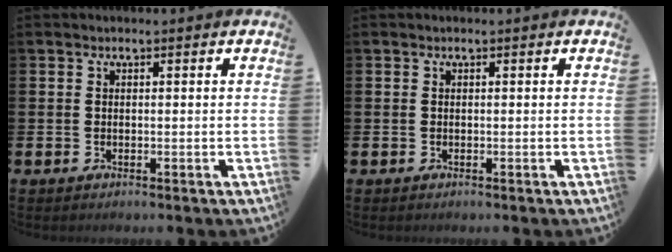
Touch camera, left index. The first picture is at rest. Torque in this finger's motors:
{"motor_torque": [0.00, 0.00, 0.00, 0.00]}